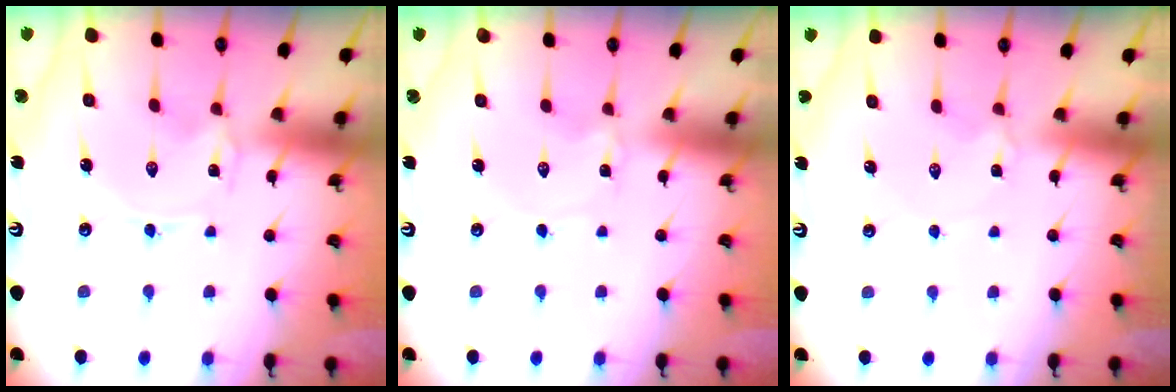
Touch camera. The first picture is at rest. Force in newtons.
{"total": 0.0}
{"total": 3.7, "press": 3.6, "slide": 0.6}